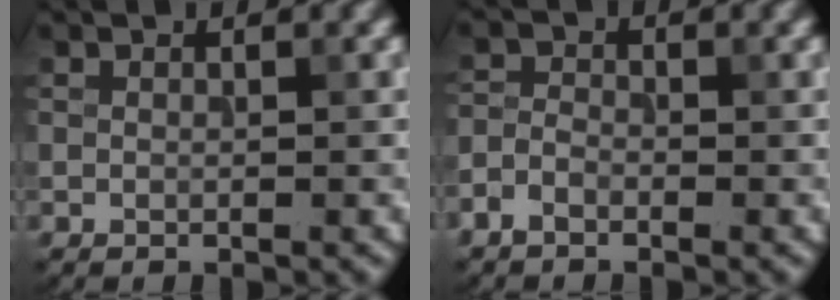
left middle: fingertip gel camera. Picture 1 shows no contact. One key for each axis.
{"total": 1.7, "fx": -1.3, "fy": 0.9, "fz": 0.8, "tx": -0.016, "ty": 0.002, "tz": -0.034}